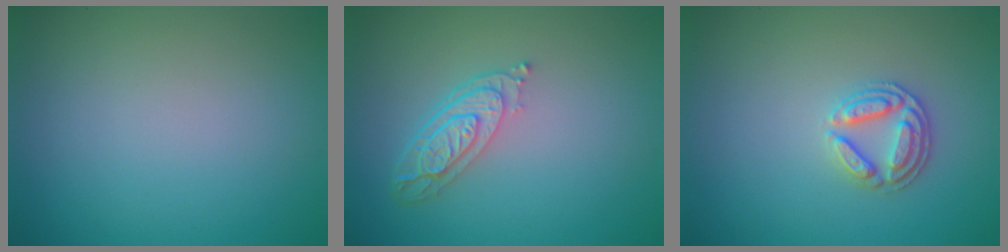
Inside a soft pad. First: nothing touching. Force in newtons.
{"total": 3.8, "press": 2.9, "slide": 2.5}
{"total": 2.7, "press": 2.6, "slide": 0.9}